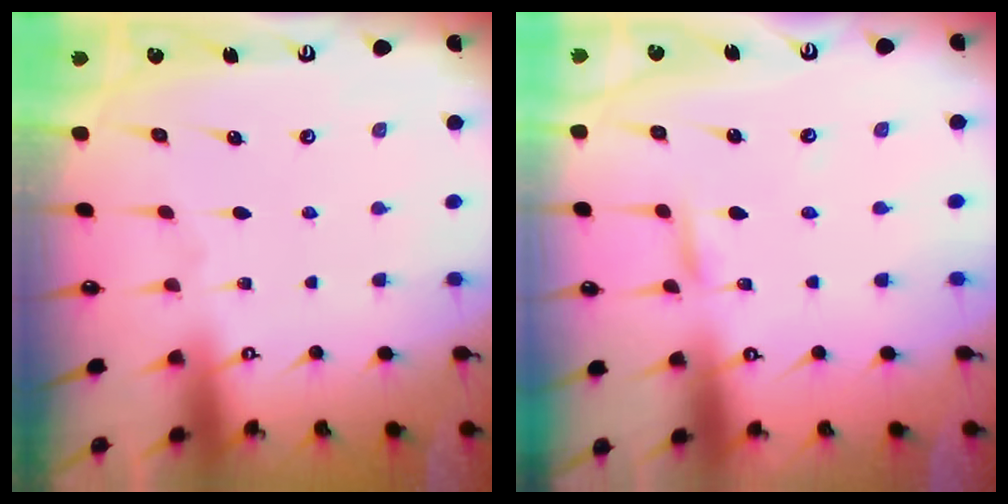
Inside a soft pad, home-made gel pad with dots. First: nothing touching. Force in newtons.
{"total": 2.1, "press": 2.1, "slide": 0.1}